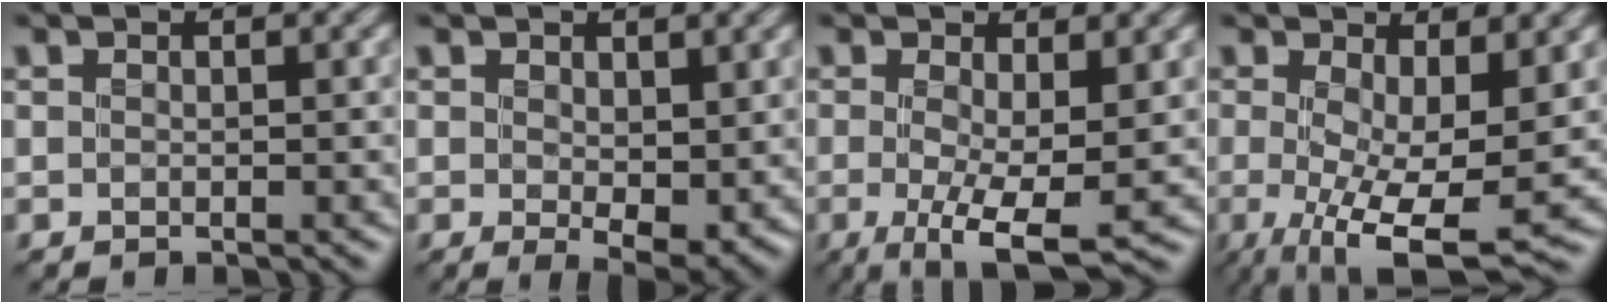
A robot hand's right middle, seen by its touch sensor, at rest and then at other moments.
{"total": 3.6, "force": [0.8, 1.6, 3.2], "torque": [-0.056, -0.012, 0.019]}
{"total": 6.2, "force": [-0.9, 1.6, 6.0], "torque": [-0.104, -0.016, -0.014]}
{"total": 8.9, "force": [-0.8, 2.9, 8.4], "torque": [-0.144, -0.016, -0.012]}